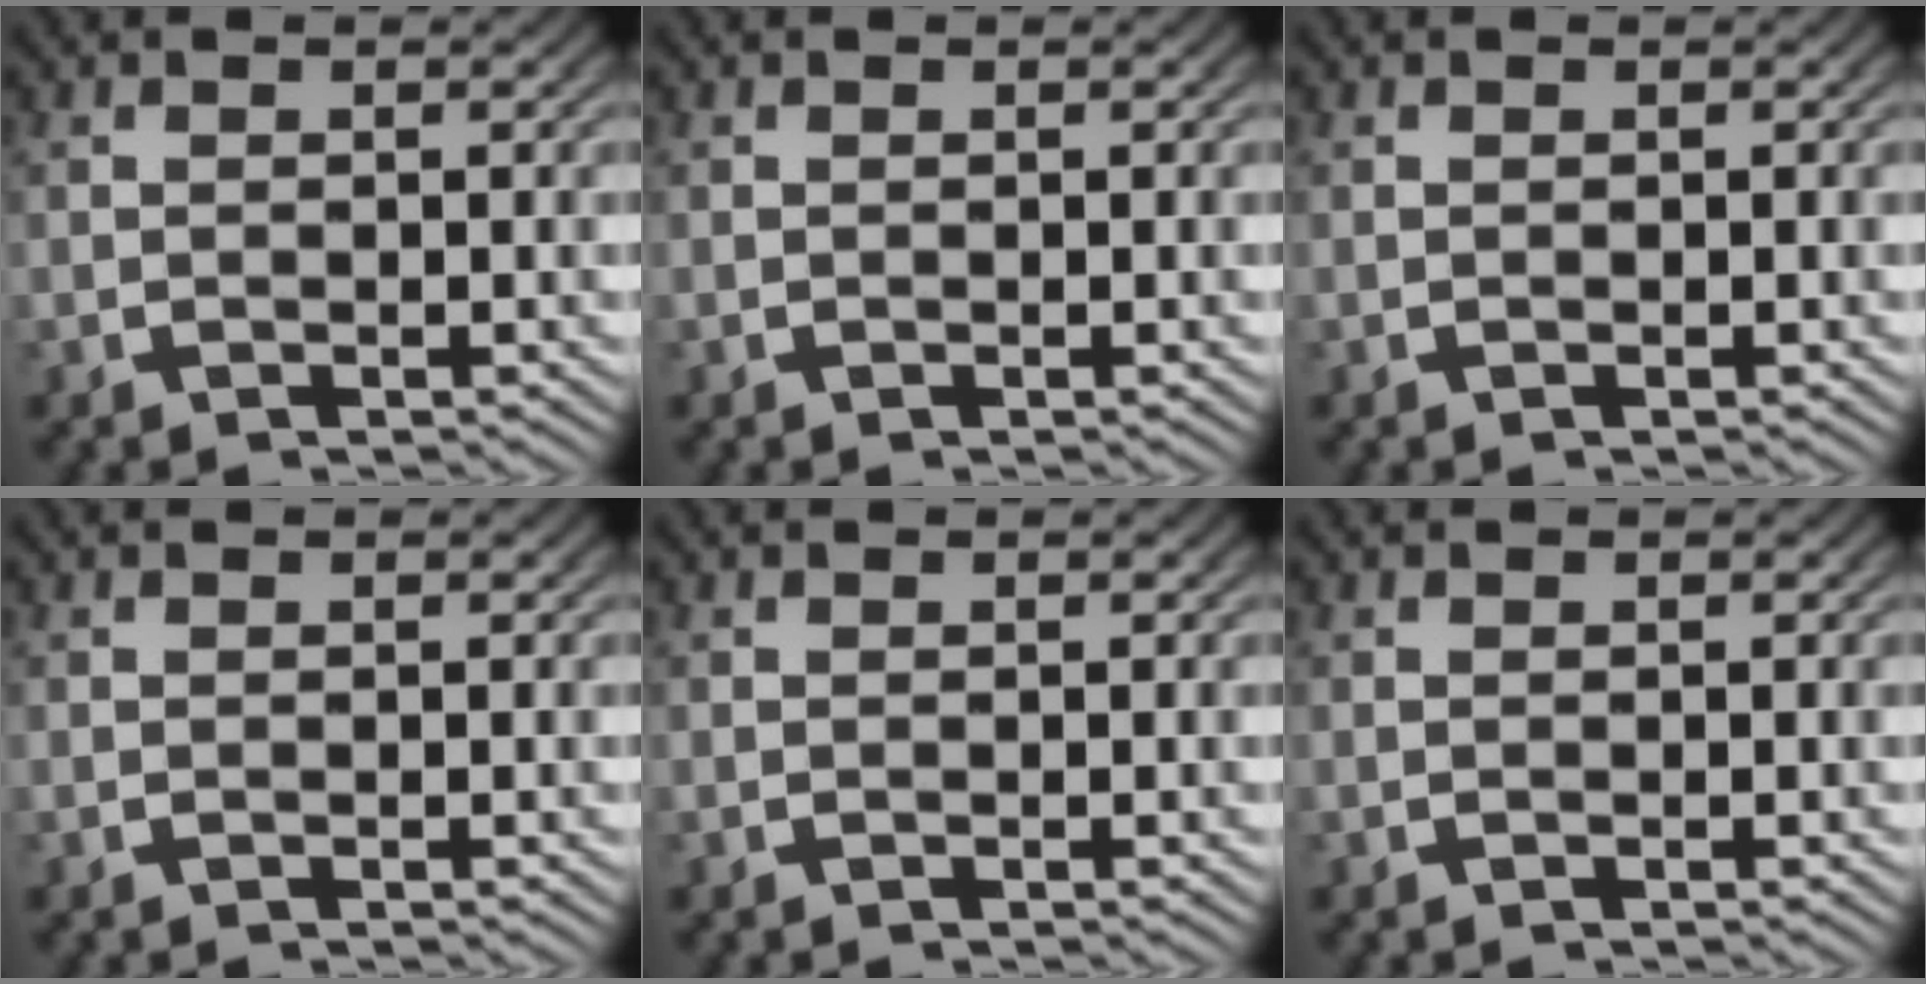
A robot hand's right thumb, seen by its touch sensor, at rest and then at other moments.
{"total": 0.0}
{"total": 0.0}
{"total": 0.0}
{"total": 0.0}
{"total": 0.0}